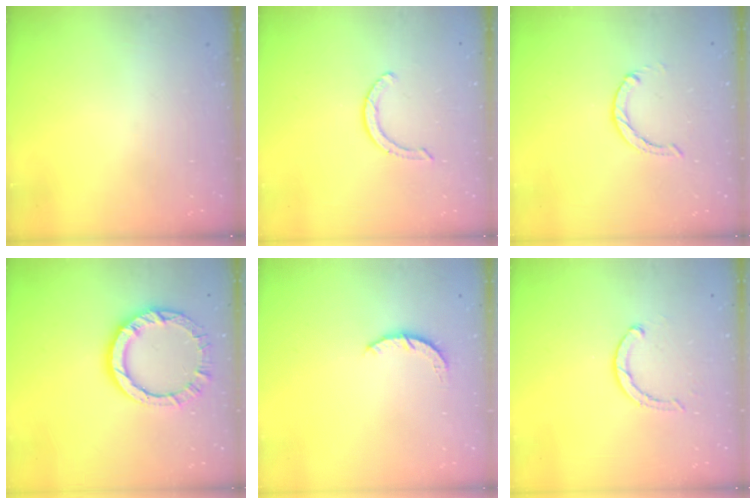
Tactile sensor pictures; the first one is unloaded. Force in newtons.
{"total": 3.1, "press": 3.1, "slide": 0.1}
{"total": 0.0}
{"total": 9.6, "press": 9.6, "slide": 0.5}
{"total": 3.0, "press": 3.0, "slide": 0.4}
{"total": 3.6, "press": 3.6, "slide": 0.3}